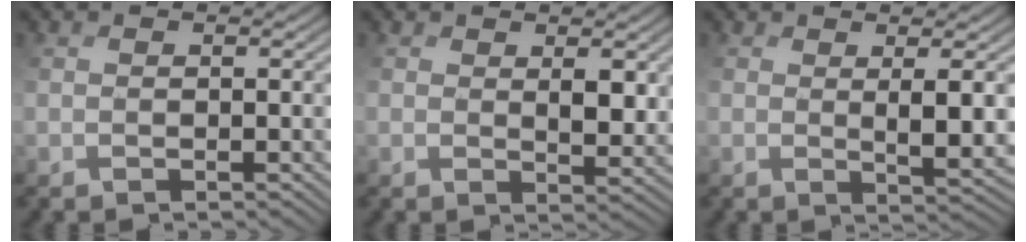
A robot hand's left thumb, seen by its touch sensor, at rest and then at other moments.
{"total": 4.1, "force": [1.7, 2.1, 3.1], "torque": [-0.066, -0.004, 0.038]}
{"total": 4.7, "force": [1.4, 0.9, 4.4], "torque": [-0.081, -0.003, 0.033]}